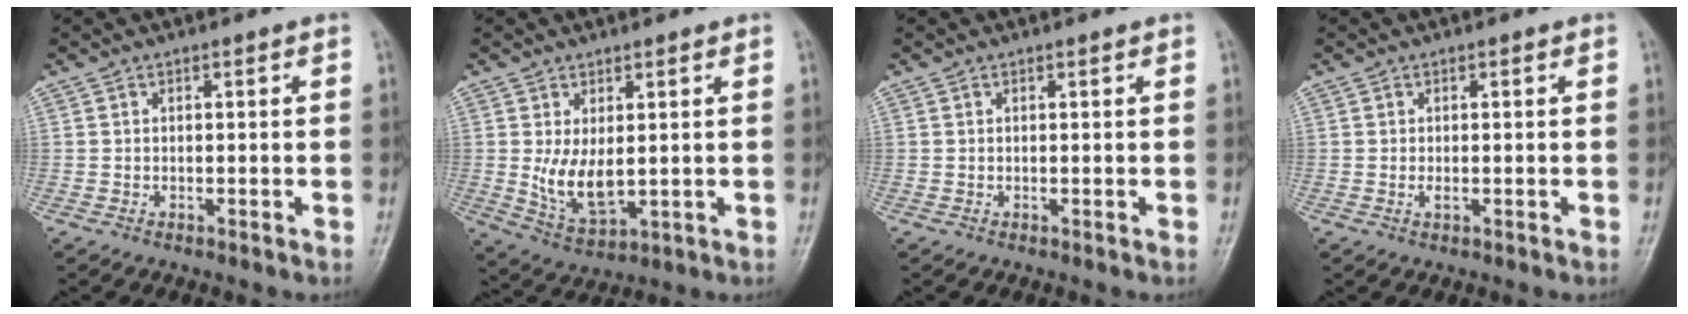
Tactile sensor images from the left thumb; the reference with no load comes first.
{"total": 7.5, "force": [0.9, 3.9, 6.3], "torque": [-0.107, -0.020, 0.031]}
{"total": 0.0}
{"total": 1.1, "force": [0.1, 0.4, 1.0], "torque": [-0.016, -0.002, 0.000]}